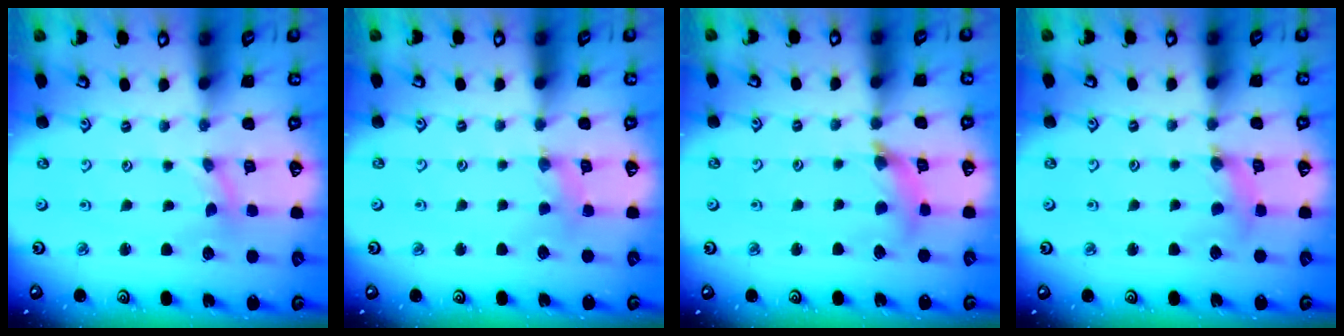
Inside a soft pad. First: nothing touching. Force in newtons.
{"total": 2.0, "press": 1.9, "slide": 0.3}
{"total": 6.9, "press": 6.9, "slide": 0.7}
{"total": 2.8, "press": 2.8, "slide": 0.4}